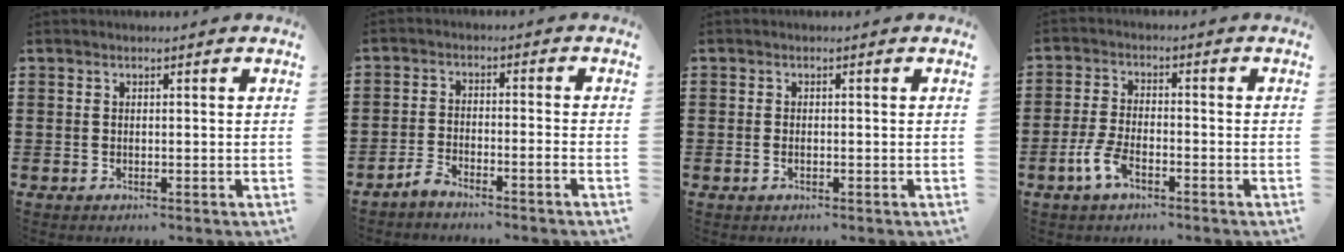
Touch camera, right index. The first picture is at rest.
{"total": 2.9, "force": [-2.8, -0.2, 0.8], "torque": [-0.024, 0.002, -0.059]}
{"total": 0.8, "force": [-0.3, 0.3, 0.7], "torque": [-0.015, -0.003, -0.006]}
{"total": 5.1, "force": [-2.8, 2.0, 3.8], "torque": [-0.096, -0.002, -0.060]}